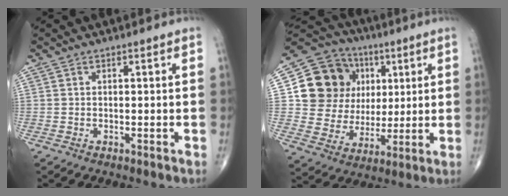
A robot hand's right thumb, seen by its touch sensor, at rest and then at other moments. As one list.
[{"total": 18.0, "force": [4.2, 15.8, 7.4], "torque": [-0.088, 0.019, 0.089]}]